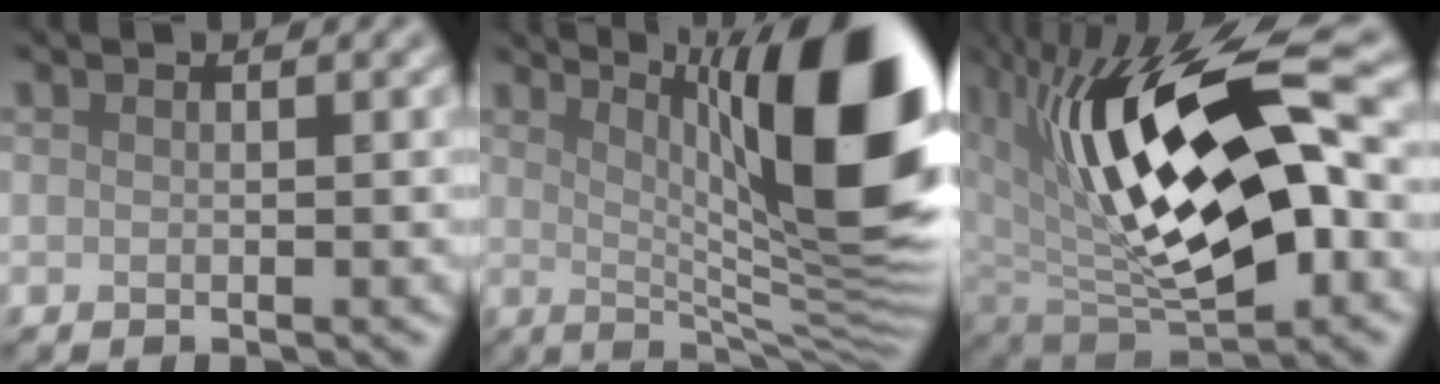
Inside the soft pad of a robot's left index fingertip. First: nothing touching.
{"total": 15.7, "force": [4.3, 3.8, 14.6], "torque": [-0.184, 0.008, 0.076]}
{"total": 16.0, "force": [2.8, 7.1, 14.0], "torque": [-0.247, -0.003, 0.045]}